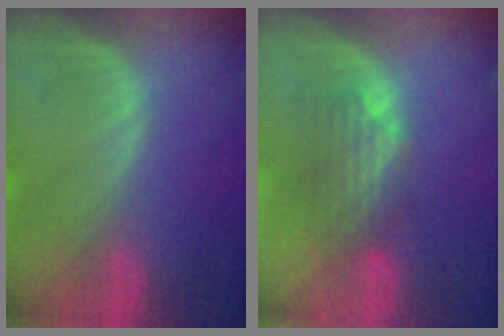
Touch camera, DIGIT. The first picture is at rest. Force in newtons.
{"total": 3.9, "press": 3.7, "slide": 1.0}